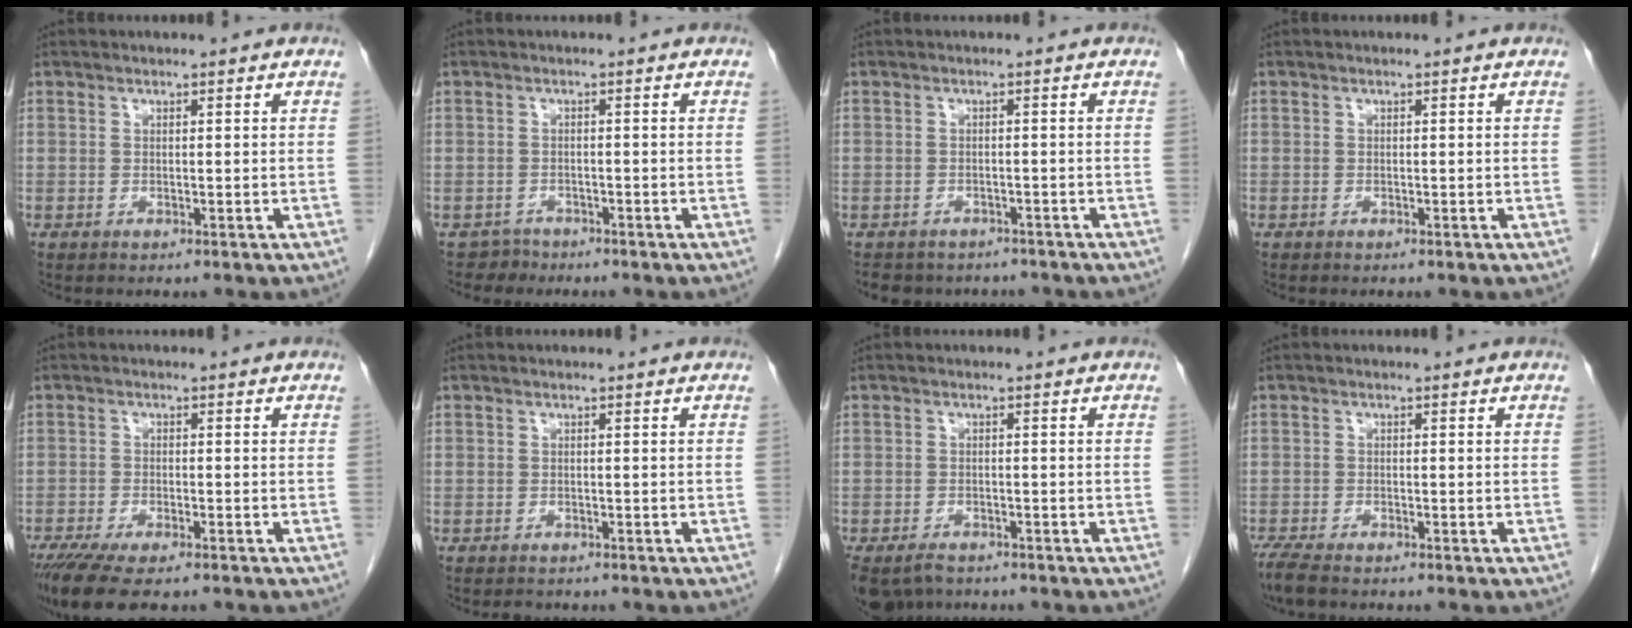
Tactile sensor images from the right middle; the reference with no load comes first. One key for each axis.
{"total": 1.7, "fx": -1.3, "fy": 0.7, "fz": -1.0, "tx": 0.015, "ty": 0.002, "tz": -0.023}
{"total": 6.9, "fx": -6.0, "fy": 3.3, "fz": 0.9, "tx": -0.010, "ty": 0.005, "tz": -0.071}
{"total": 0.0}
{"total": 8.9, "fx": -6.9, "fy": 2.1, "fz": 5.2, "tx": -0.083, "ty": -0.017, "tz": -0.111}
{"total": 1.4, "fx": -1.2, "fy": 0.7, "fz": -0.1, "tx": -0.003, "ty": 0.000, "tz": -0.020}
{"total": 7.1, "fx": -5.5, "fy": 3.5, "fz": 2.7, "tx": -0.054, "ty": -0.015, "tz": -0.088}
{"total": 3.6, "fx": -3.0, "fy": 0.6, "fz": 1.8, "tx": -0.042, "ty": -0.012, "tz": -0.054}